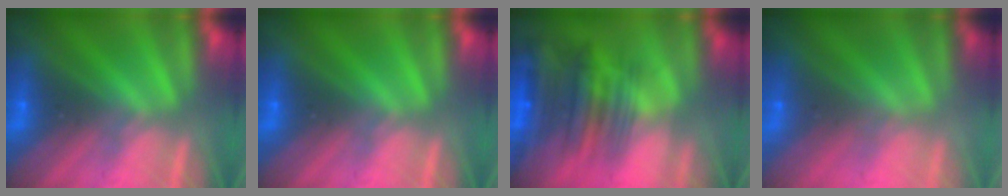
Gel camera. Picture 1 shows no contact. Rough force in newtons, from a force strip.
{"total": 0.0}
{"total": 6.5}
{"total": 9.5}